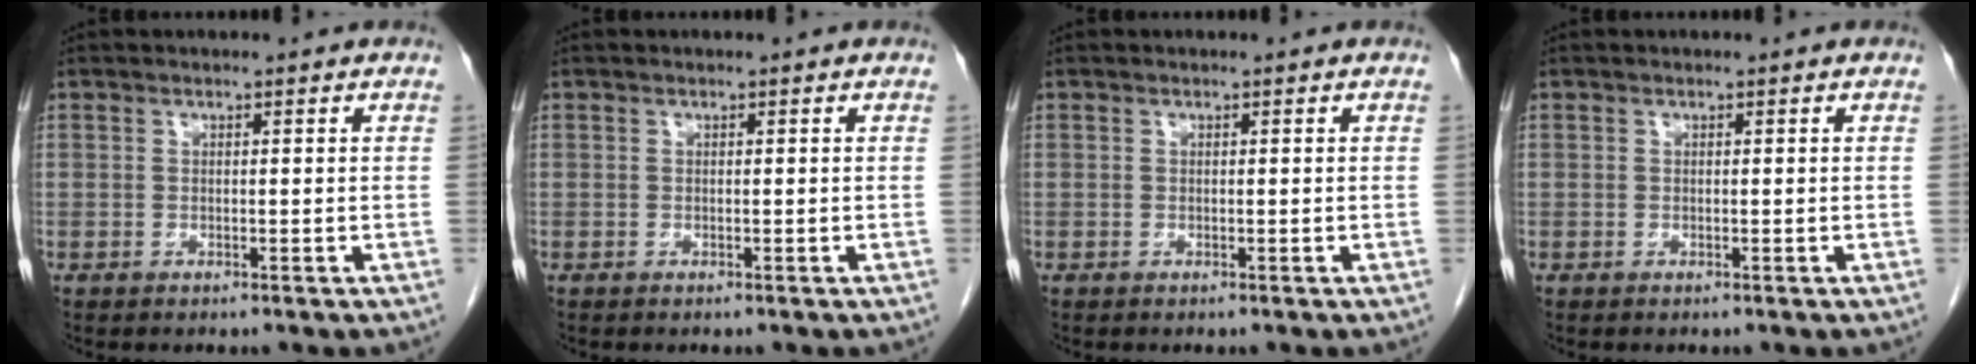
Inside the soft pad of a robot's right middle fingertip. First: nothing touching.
{"total": 0.0}
{"total": 0.0}
{"total": 0.0}